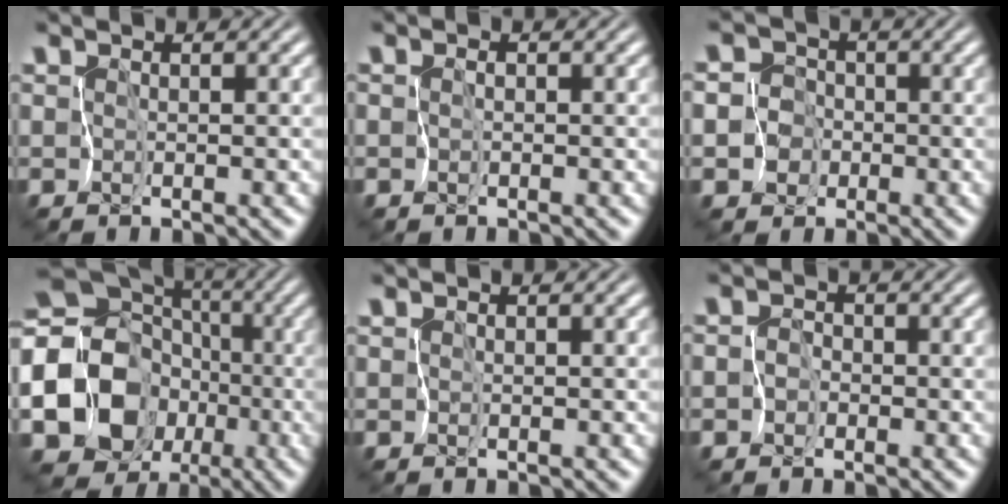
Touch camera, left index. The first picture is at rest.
{"total": 0.7, "force": [-0.4, 0.5, 0.2], "torque": [0.007, 0.004, -0.006]}
{"total": 6.8, "force": [-2.6, 6.2, 1.2], "torque": [-0.022, -0.002, -0.074]}
{"total": 18.6, "force": [-4.3, 15.9, 8.6], "torque": [-0.184, 0.004, -0.101]}
{"total": 0.0}
{"total": 2.4, "force": [-1.3, 2.0, 0.2], "torque": [0.019, 0.004, -0.035]}